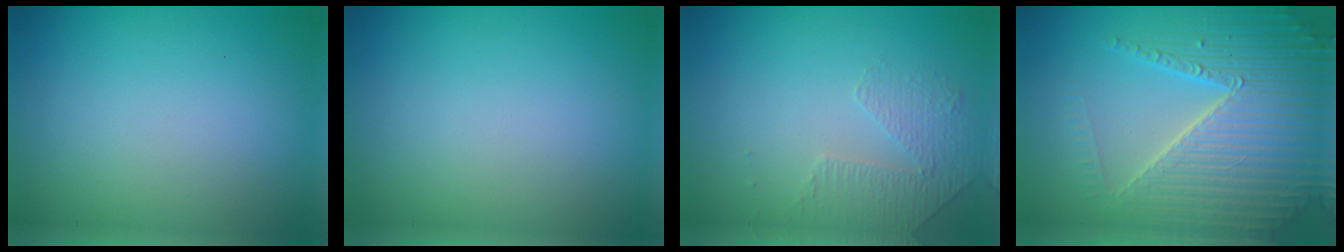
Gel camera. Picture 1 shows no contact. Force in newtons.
{"total": 0.0}
{"total": 1.6, "press": 1.2, "slide": 1.1}
{"total": 7.1, "press": 6.9, "slide": 1.6}